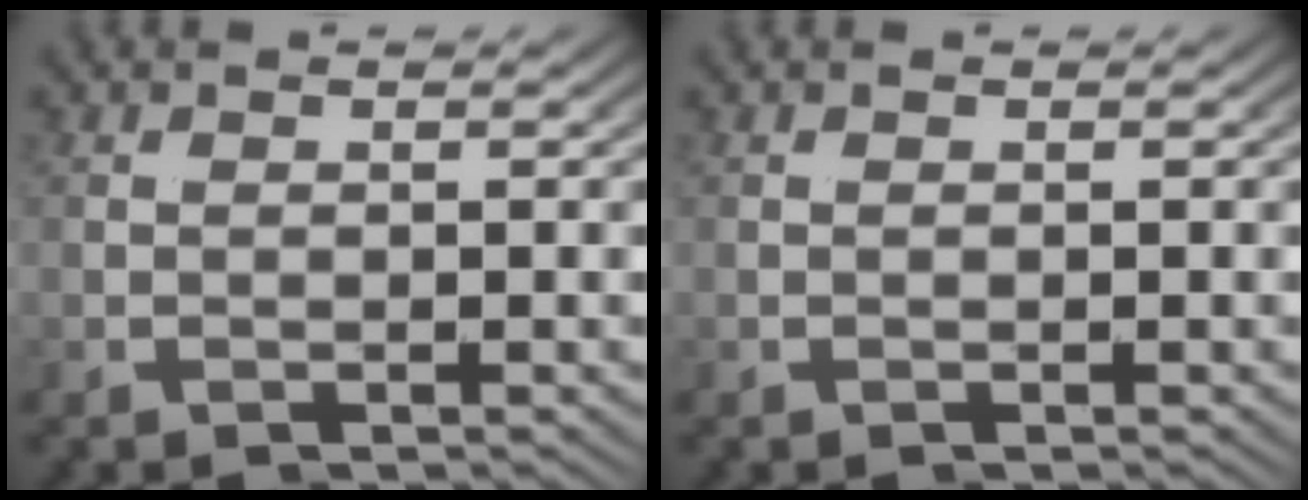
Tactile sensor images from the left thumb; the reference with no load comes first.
{"total": 0.0}